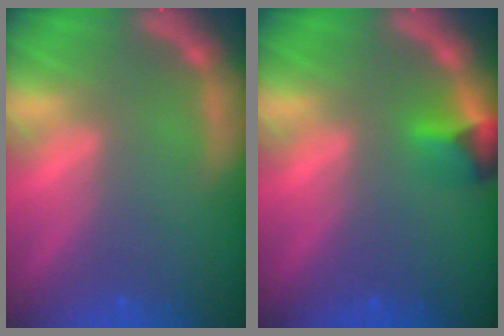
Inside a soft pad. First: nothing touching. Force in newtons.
{"total": 2.4}